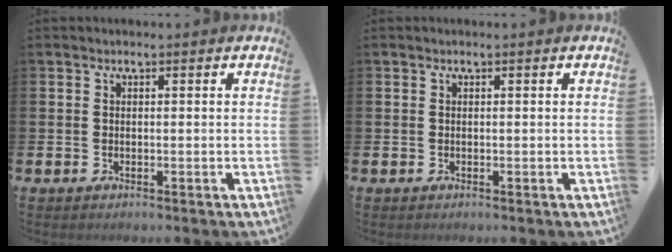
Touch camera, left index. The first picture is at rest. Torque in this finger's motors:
{"motor_torque": [0.10, -0.06, 0.05, -0.01]}